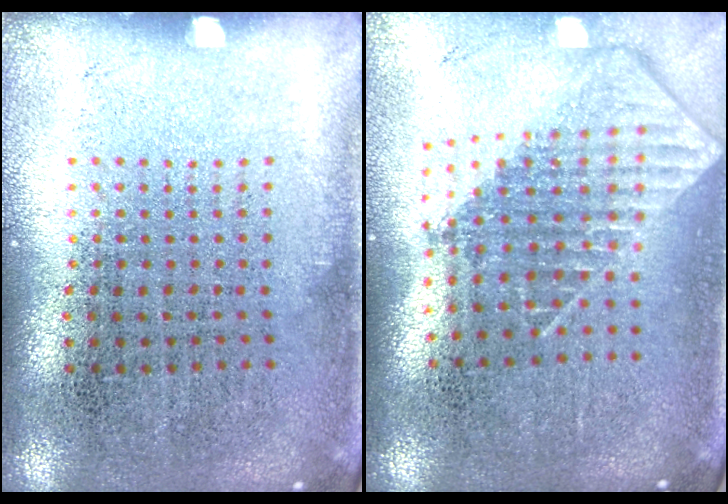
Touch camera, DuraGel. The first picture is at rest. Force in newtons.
{"total": 1.9, "press": 1.5, "slide": 1.1}